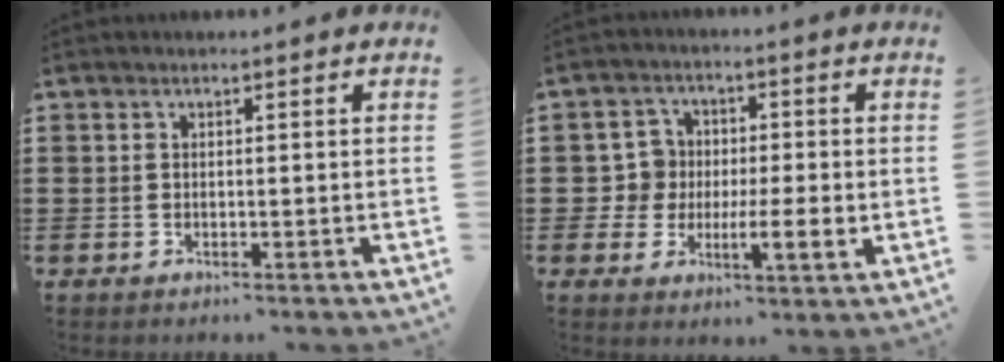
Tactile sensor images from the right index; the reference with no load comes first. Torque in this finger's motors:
{"motor_torque": [0.45, -0.14, 0.29, 0.03]}